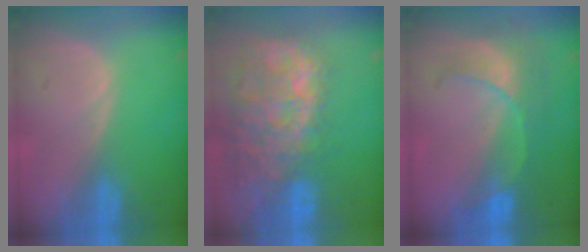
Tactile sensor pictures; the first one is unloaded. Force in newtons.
{"total": 14.6, "press": 11.8, "slide": 8.7}
{"total": 8.1, "press": 7.2, "slide": 3.6}